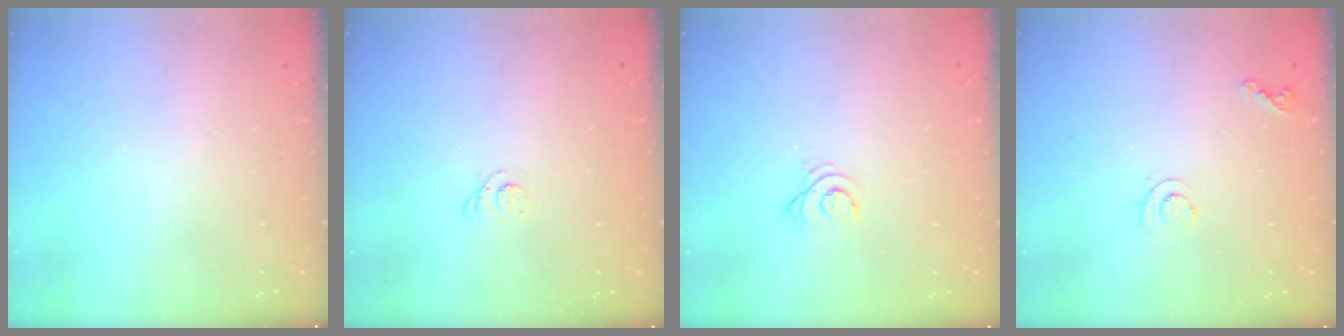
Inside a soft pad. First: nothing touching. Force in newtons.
{"total": 2.3, "press": 2.3, "slide": 0.3}
{"total": 2.7, "press": 2.7, "slide": 0.3}
{"total": 6.2, "press": 6.2, "slide": 0.5}